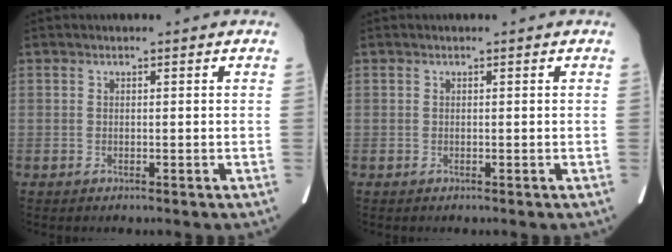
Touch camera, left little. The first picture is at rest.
{"total": 0.0}